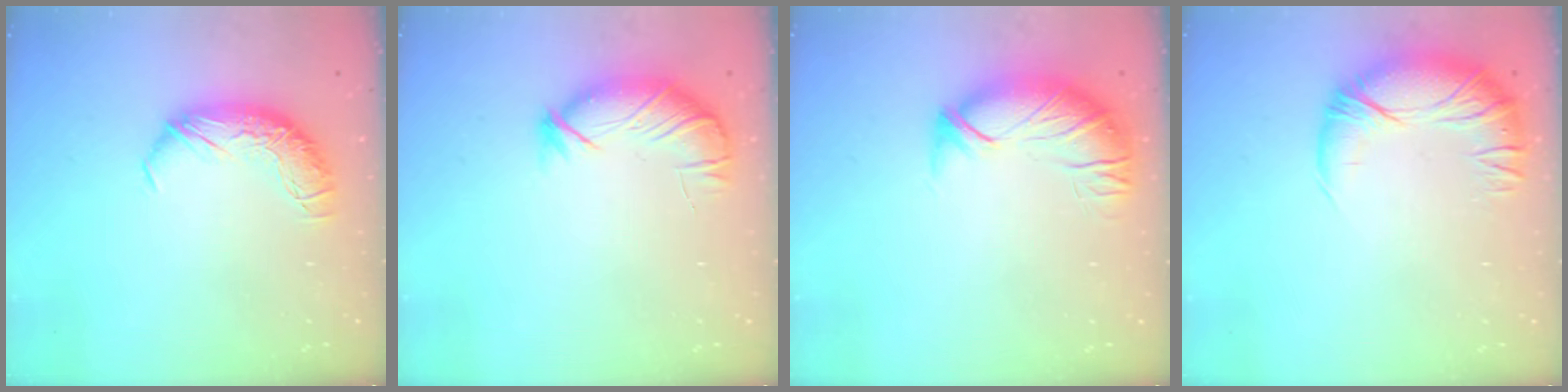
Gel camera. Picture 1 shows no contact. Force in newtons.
{"total": 3.9, "press": 3.6, "slide": 1.6}
{"total": 2.8, "press": 1.3, "slide": 2.5}
{"total": 3.0, "press": 0.5, "slide": 3.0}